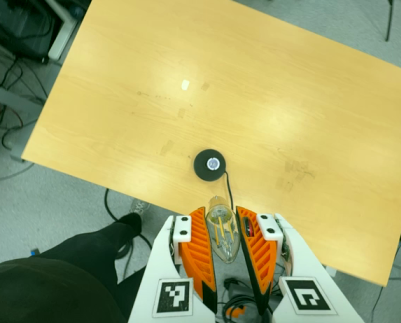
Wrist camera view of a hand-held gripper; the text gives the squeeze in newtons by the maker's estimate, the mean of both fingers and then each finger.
{"total": 14.5, "left": 16.8, "right": 12.2}